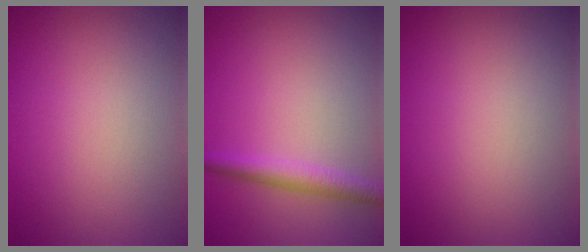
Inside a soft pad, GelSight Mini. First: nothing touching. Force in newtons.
{"total": 2.4, "press": 2.4, "slide": 0.1}
{"total": 0.0}